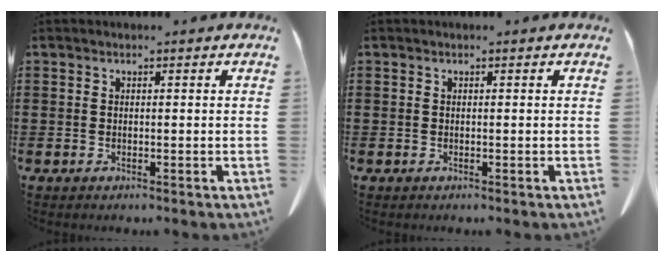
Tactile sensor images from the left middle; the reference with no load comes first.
{"total": 0.0}